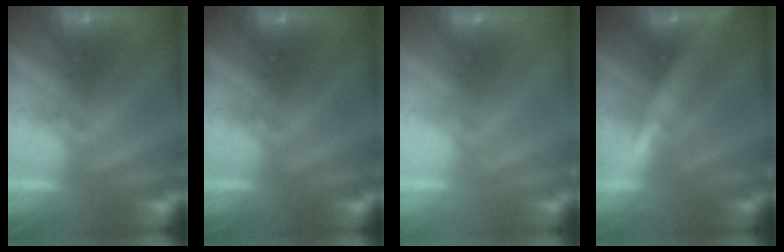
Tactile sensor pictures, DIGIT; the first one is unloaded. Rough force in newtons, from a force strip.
{"total": 0.0}
{"total": 2.8}
{"total": 6.9}